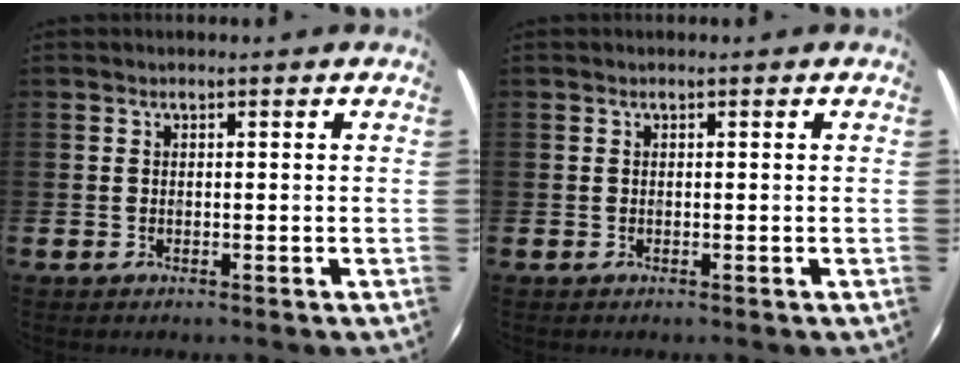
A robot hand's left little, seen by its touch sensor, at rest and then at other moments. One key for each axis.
{"total": 0.0}